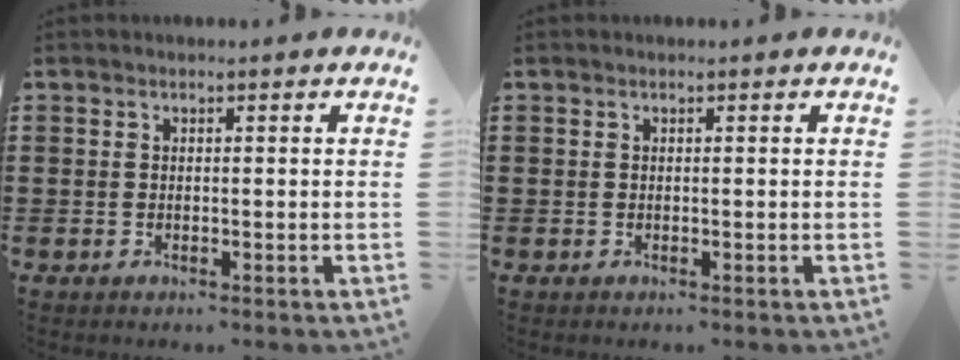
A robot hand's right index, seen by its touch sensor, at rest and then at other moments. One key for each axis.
{"total": 0.0}